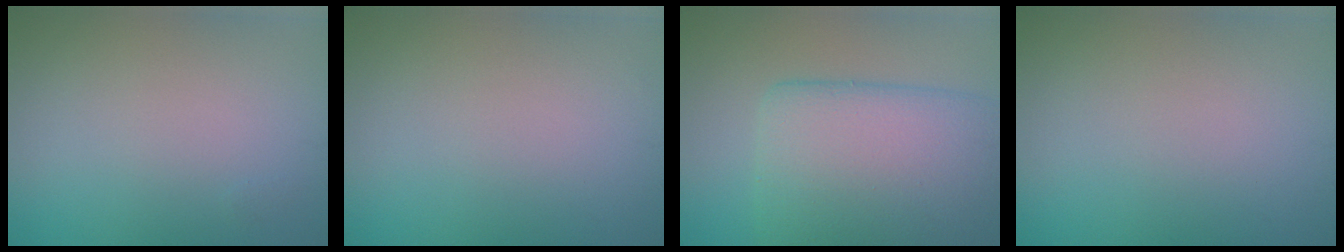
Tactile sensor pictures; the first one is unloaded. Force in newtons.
{"total": 0.0}
{"total": 9.2, "press": 9.2, "slide": 0.6}
{"total": 0.0}